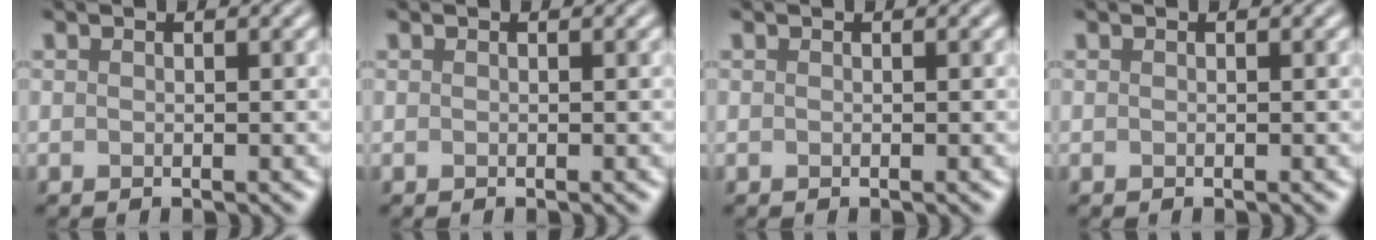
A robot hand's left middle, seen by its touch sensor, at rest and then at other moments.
{"total": 0.0}
{"total": 0.0}
{"total": 0.0}